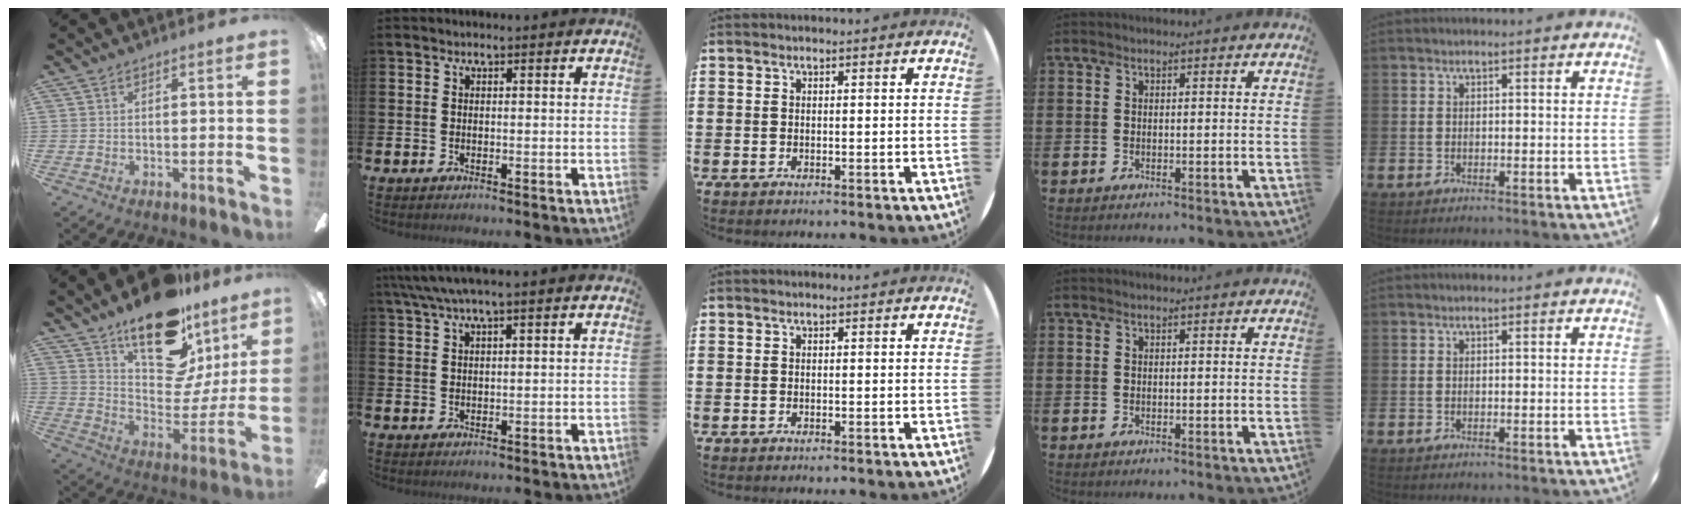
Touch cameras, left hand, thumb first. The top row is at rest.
{"thumb": {"total": 21.8, "force": [15.1, 9.8, 12.3], "torque": [-0.178, -0.105, 0.264]}, "index": {"total": 3.3, "force": [2.5, 0.2, 2.1], "torque": [-0.053, 0.004, 0.048]}}